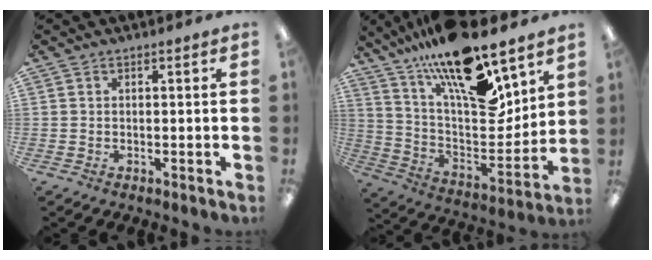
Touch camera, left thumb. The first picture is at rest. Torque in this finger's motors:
{"motor_torque": [2.84, 2.17, 1.84, -0.94, 0.20]}